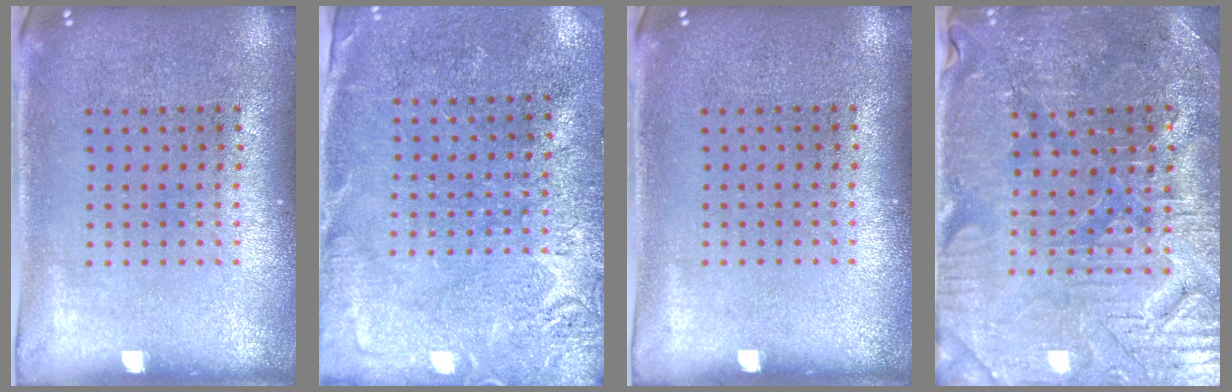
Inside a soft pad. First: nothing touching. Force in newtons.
{"total": 2.8, "press": 2.6, "slide": 0.9}
{"total": 0.0}
{"total": 3.5, "press": 3.5, "slide": 0.5}